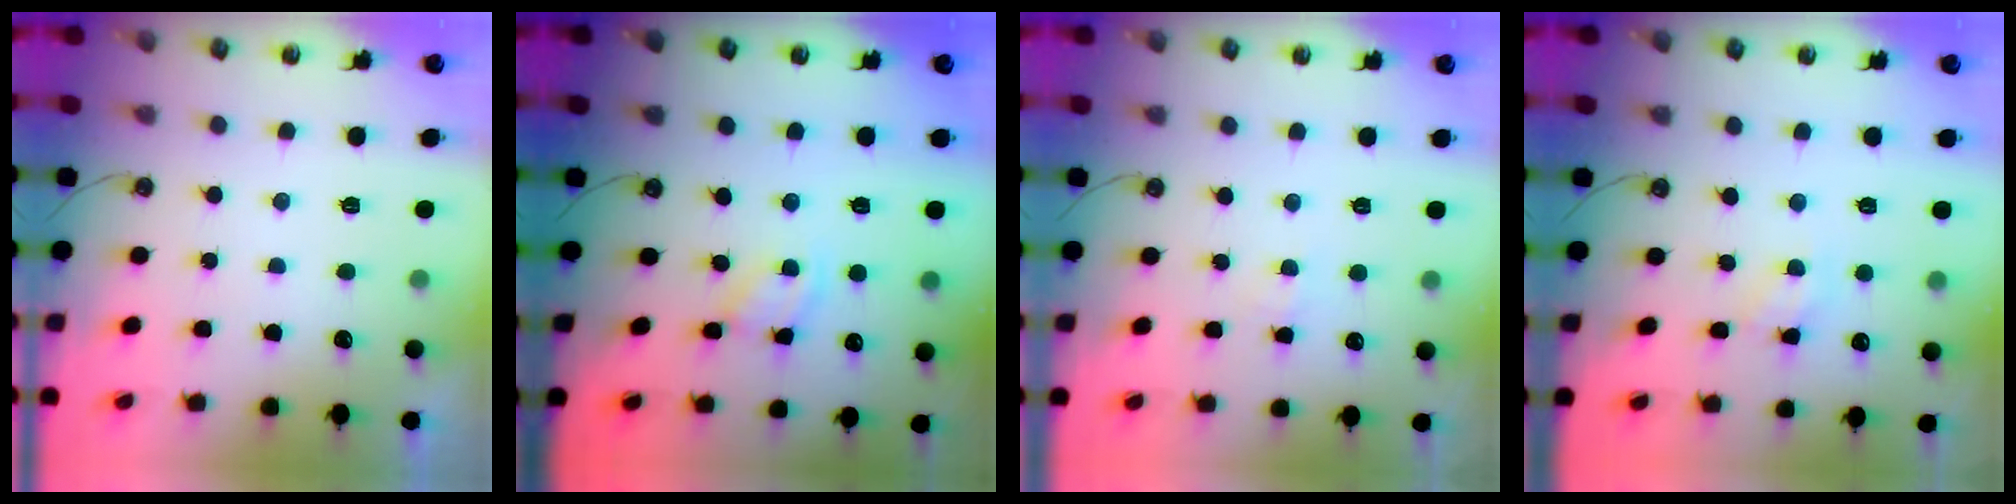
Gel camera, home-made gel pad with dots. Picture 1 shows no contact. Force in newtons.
{"total": 2.1, "press": 2.1, "slide": 0.3}
{"total": 2.3, "press": 2.3, "slide": 0.4}
{"total": 3.3, "press": 3.2, "slide": 0.4}